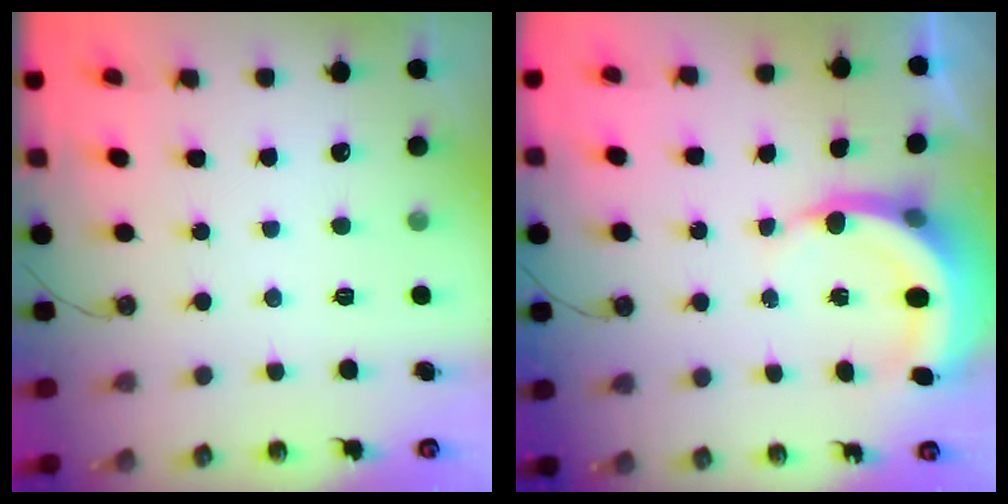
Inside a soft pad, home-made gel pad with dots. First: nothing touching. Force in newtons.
{"total": 5.9, "press": 5.9, "slide": 0.4}